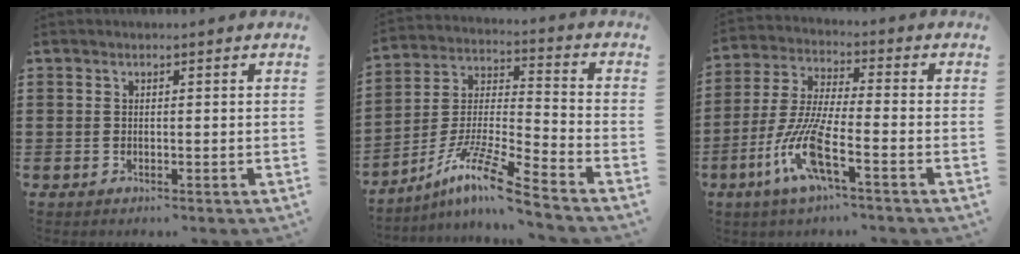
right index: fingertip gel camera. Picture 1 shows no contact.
{"total": 11.2, "force": [-8.8, 0.3, 6.9], "torque": [-0.143, -0.001, -0.180]}
{"total": 10.0, "force": [-4.9, 1.7, 8.6], "torque": [-0.210, -0.018, -0.101]}